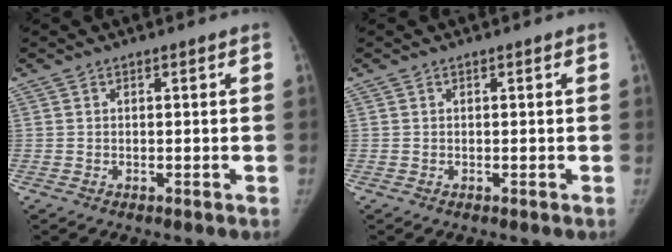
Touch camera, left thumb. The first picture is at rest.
{"total": 0.0}